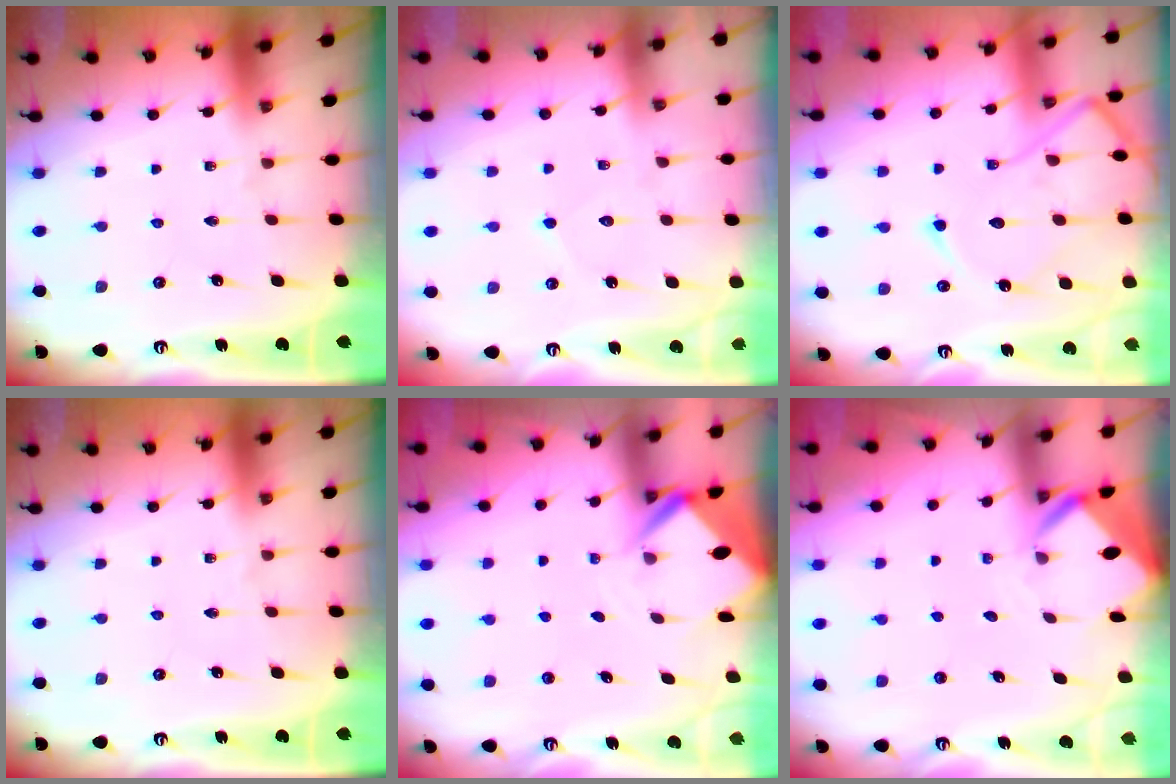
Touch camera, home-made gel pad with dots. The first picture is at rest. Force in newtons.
{"total": 5.1, "press": 5.0, "slide": 0.6}
{"total": 13.6, "press": 13.5, "slide": 1.3}
{"total": 0.0}
{"total": 3.6, "press": 3.6, "slide": 0.2}
{"total": 3.2, "press": 3.2, "slide": 0.2}